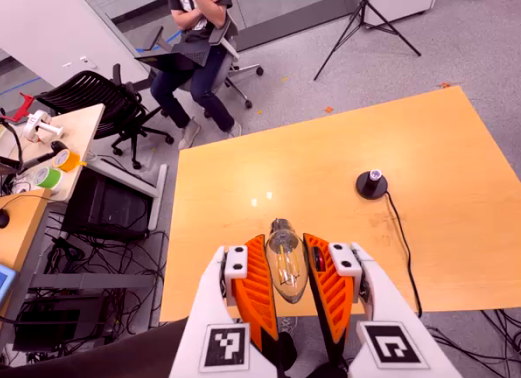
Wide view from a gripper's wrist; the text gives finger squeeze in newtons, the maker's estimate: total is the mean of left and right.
{"total": 14.8, "left": 16.5, "right": 13.1}